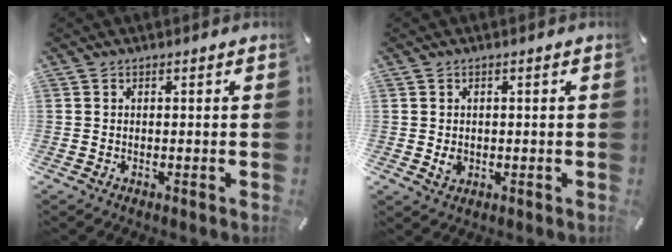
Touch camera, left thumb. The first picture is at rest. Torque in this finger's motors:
{"motor_torque": [0.51, 0.47, 0.00, -0.02, 0.00]}